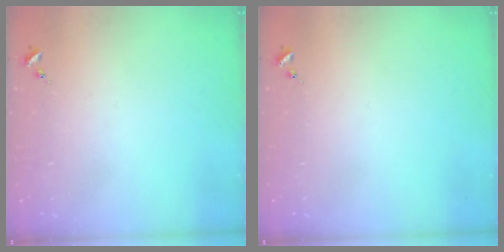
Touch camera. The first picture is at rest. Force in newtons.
{"total": 0.0}